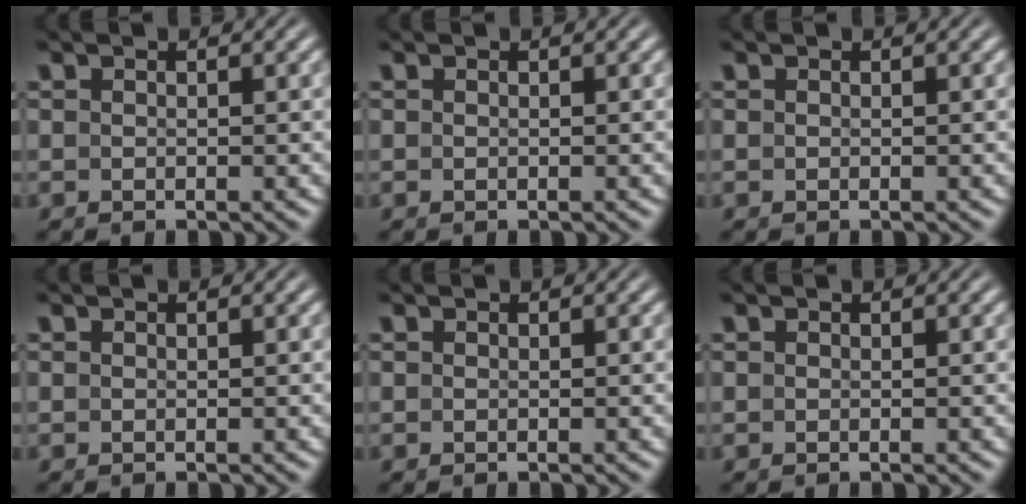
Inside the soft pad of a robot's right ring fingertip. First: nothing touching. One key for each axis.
{"total": 0.0}
{"total": 0.0}
{"total": 0.0}
{"total": 0.0}
{"total": 0.0}